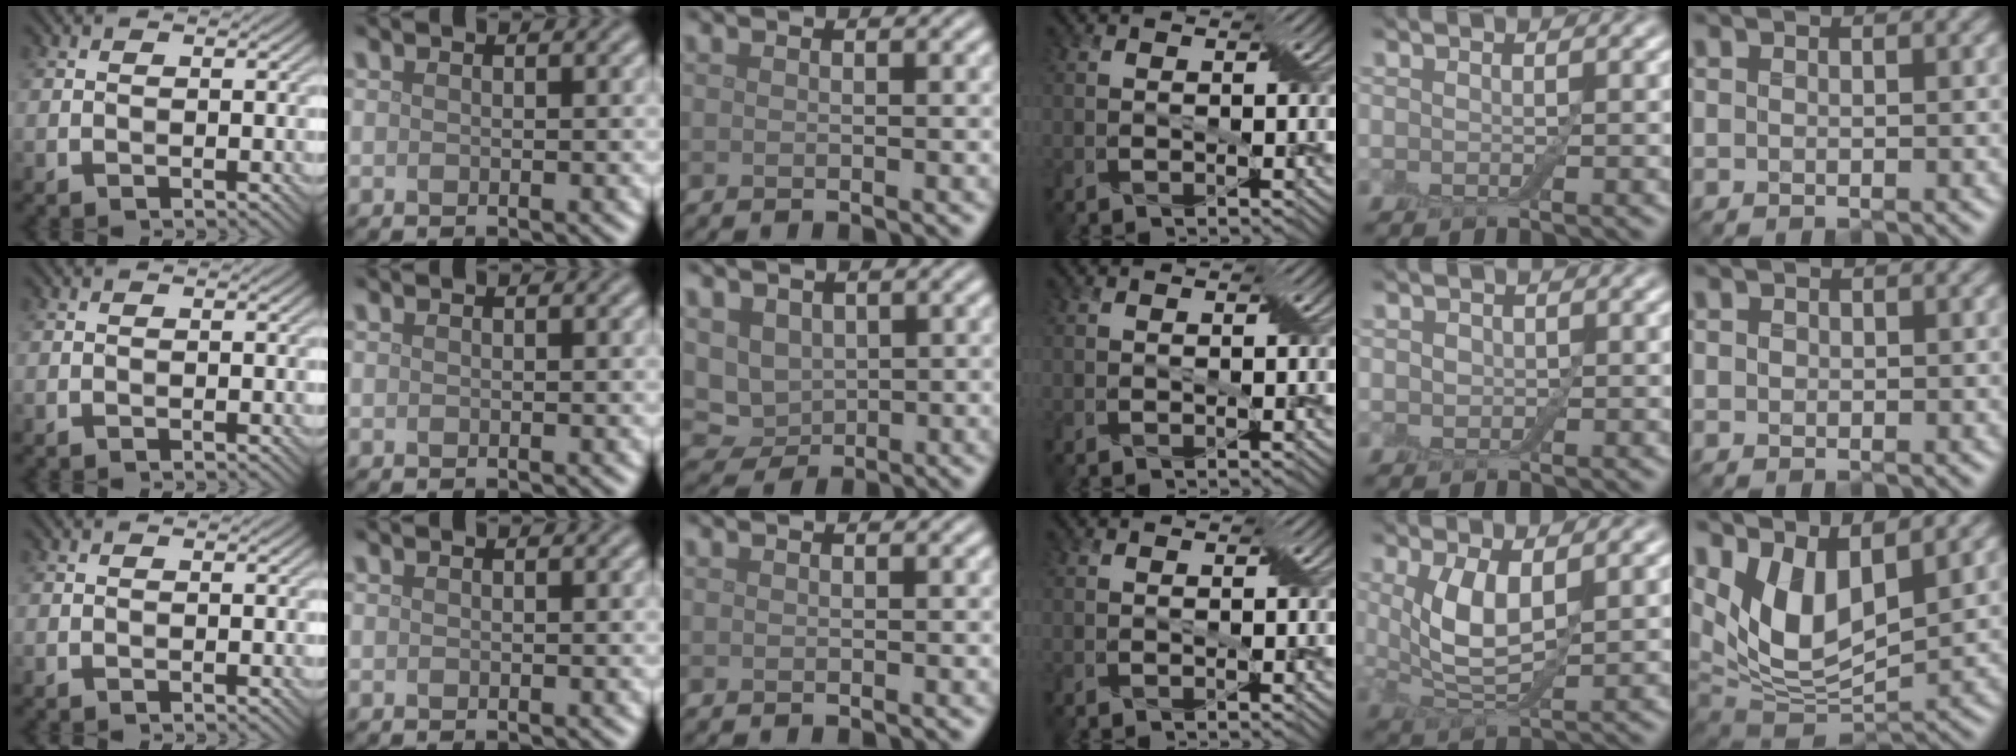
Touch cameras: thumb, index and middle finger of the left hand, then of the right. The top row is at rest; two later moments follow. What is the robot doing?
{"motion": "extract", "object": "drawer"}